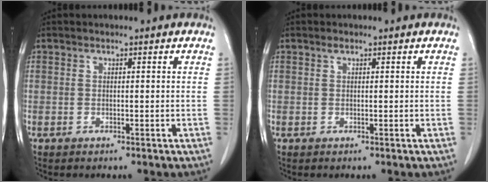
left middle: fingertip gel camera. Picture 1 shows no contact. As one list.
[{"total": 0.5, "force": [0.4, 0.1, 0.3], "torque": [-0.010, 0.000, 0.008]}]